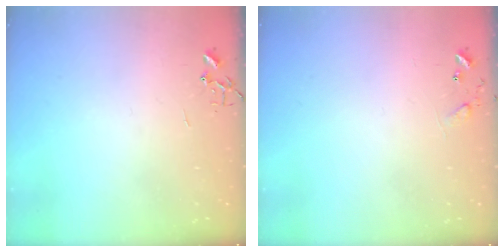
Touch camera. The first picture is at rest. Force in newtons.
{"total": 8.0, "press": 8.0, "slide": 0.4}